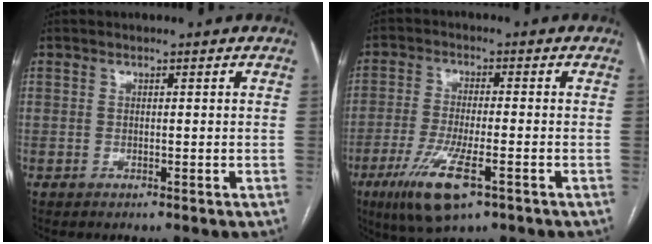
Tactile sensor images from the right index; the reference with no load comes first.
{"total": 10.1, "force": [-5.2, 1.9, 8.5], "torque": [-0.172, -0.026, -0.086]}